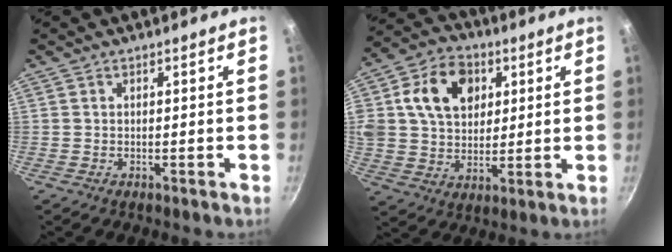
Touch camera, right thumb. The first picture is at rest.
{"total": 17.1, "force": [5.2, 13.0, 9.8], "torque": [-0.157, 0.013, 0.083]}